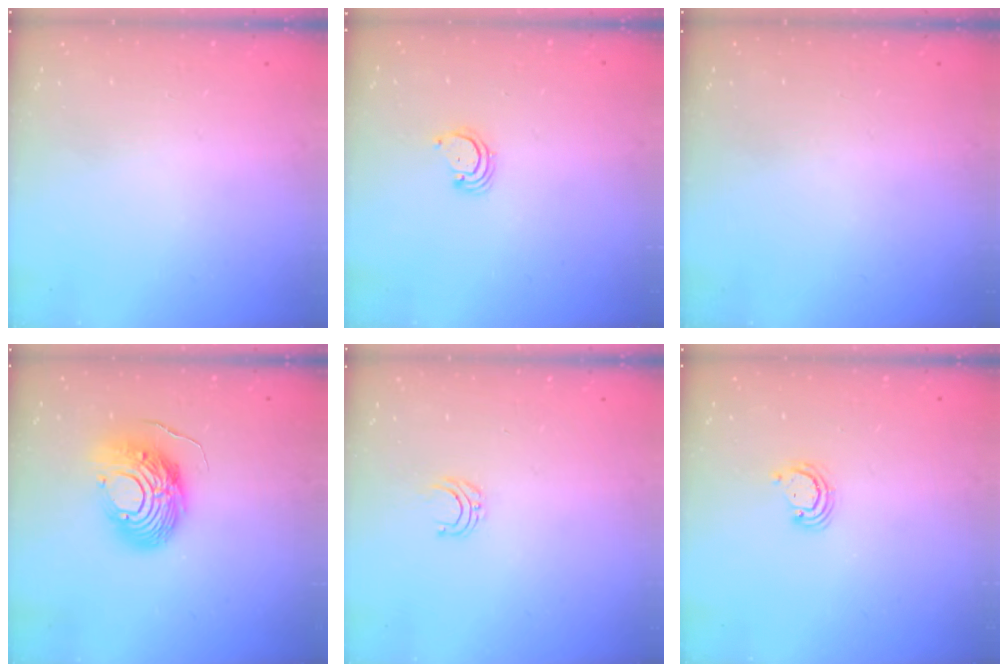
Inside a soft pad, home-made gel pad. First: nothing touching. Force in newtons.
{"total": 2.5, "press": 2.5, "slide": 0.2}
{"total": 0.0}
{"total": 12.4, "press": 12.3, "slide": 1.1}
{"total": 4.0, "press": 4.0, "slide": 0.3}
{"total": 2.5, "press": 2.5, "slide": 0.3}